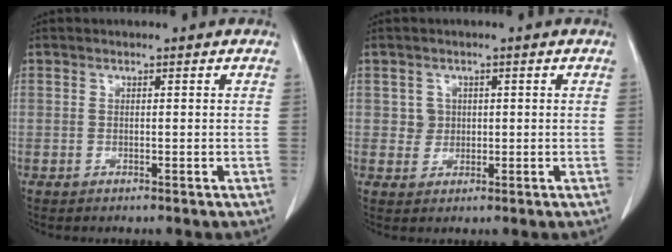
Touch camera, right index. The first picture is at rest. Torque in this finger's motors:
{"motor_torque": [-0.03, 0.02, 0.01, 0.01]}